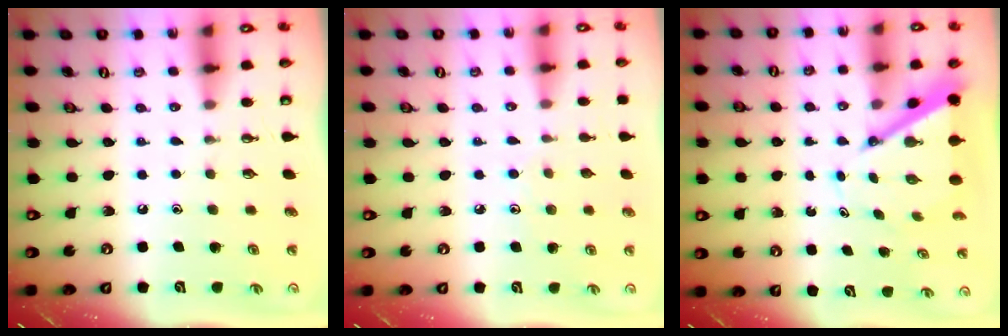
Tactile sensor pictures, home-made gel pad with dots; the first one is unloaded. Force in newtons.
{"total": 5.8, "press": 5.8, "slide": 0.5}
{"total": 6.7, "press": 6.6, "slide": 0.5}